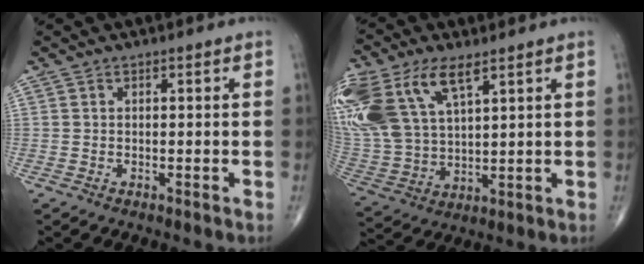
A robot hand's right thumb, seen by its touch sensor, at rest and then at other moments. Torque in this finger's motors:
{"motor_torque": [-0.12, 0.99, 1.76, 1.00, 0.48]}